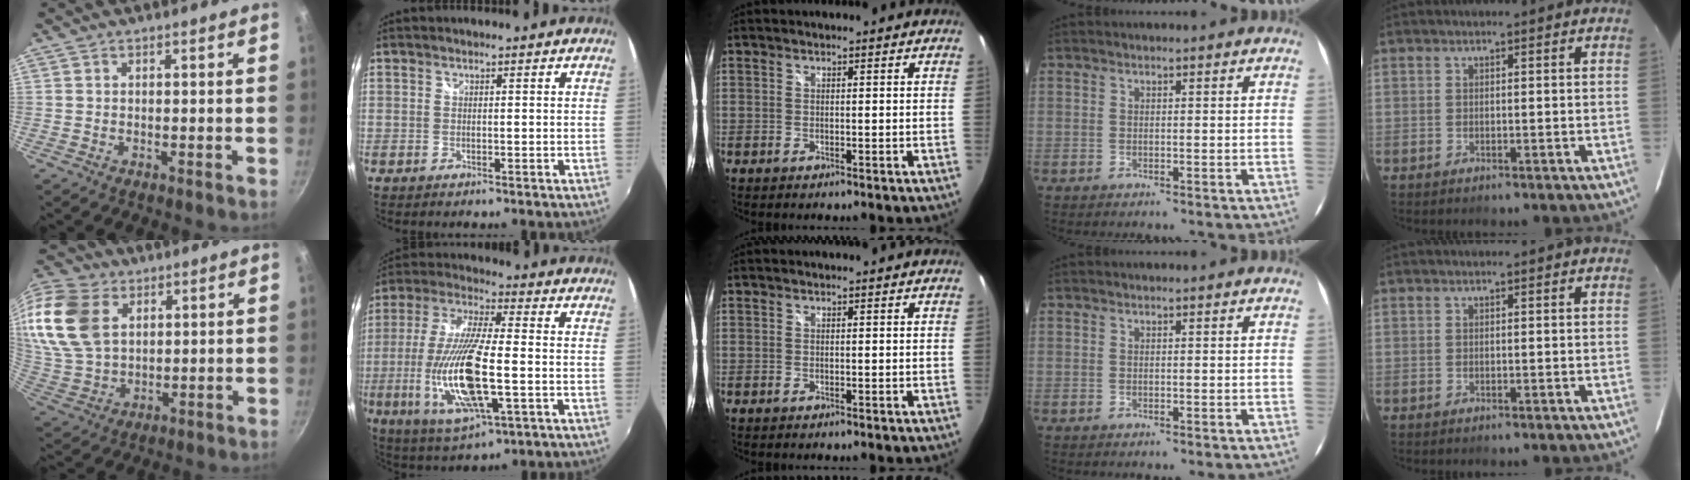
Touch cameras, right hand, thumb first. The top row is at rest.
{"thumb": {"total": 20.3, "force": [7.1, 14.1, 12.8], "torque": [-0.269, -0.006, 0.144]}, "index": {"total": 18.6, "force": [-4.0, 5.0, 17.5], "torque": [-0.358, -0.023, -0.069]}}